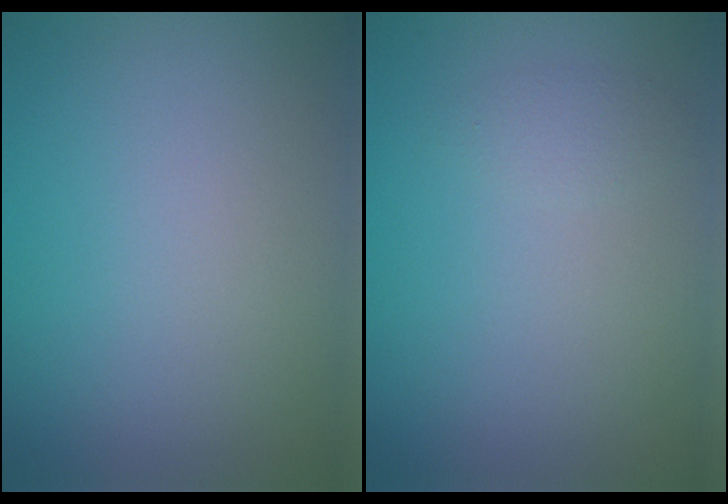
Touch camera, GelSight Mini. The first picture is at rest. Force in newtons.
{"total": 0.9, "press": 0.9, "slide": 0.0}